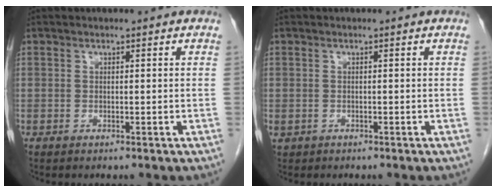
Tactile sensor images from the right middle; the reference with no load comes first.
{"total": 1.0, "force": [-0.4, 0.9, 0.2], "torque": [-0.012, 0.003, -0.001]}